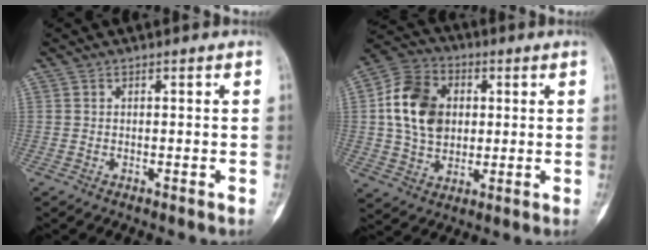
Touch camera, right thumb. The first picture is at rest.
{"total": 14.4, "force": [1.9, 11.1, 8.9], "torque": [-0.138, 0.008, 0.031]}